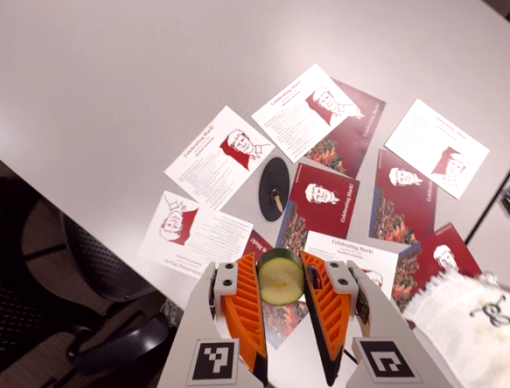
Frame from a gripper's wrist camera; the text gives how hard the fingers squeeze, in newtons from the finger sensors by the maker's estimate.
{"total": 10.7, "left": 10.4, "right": 10.9}